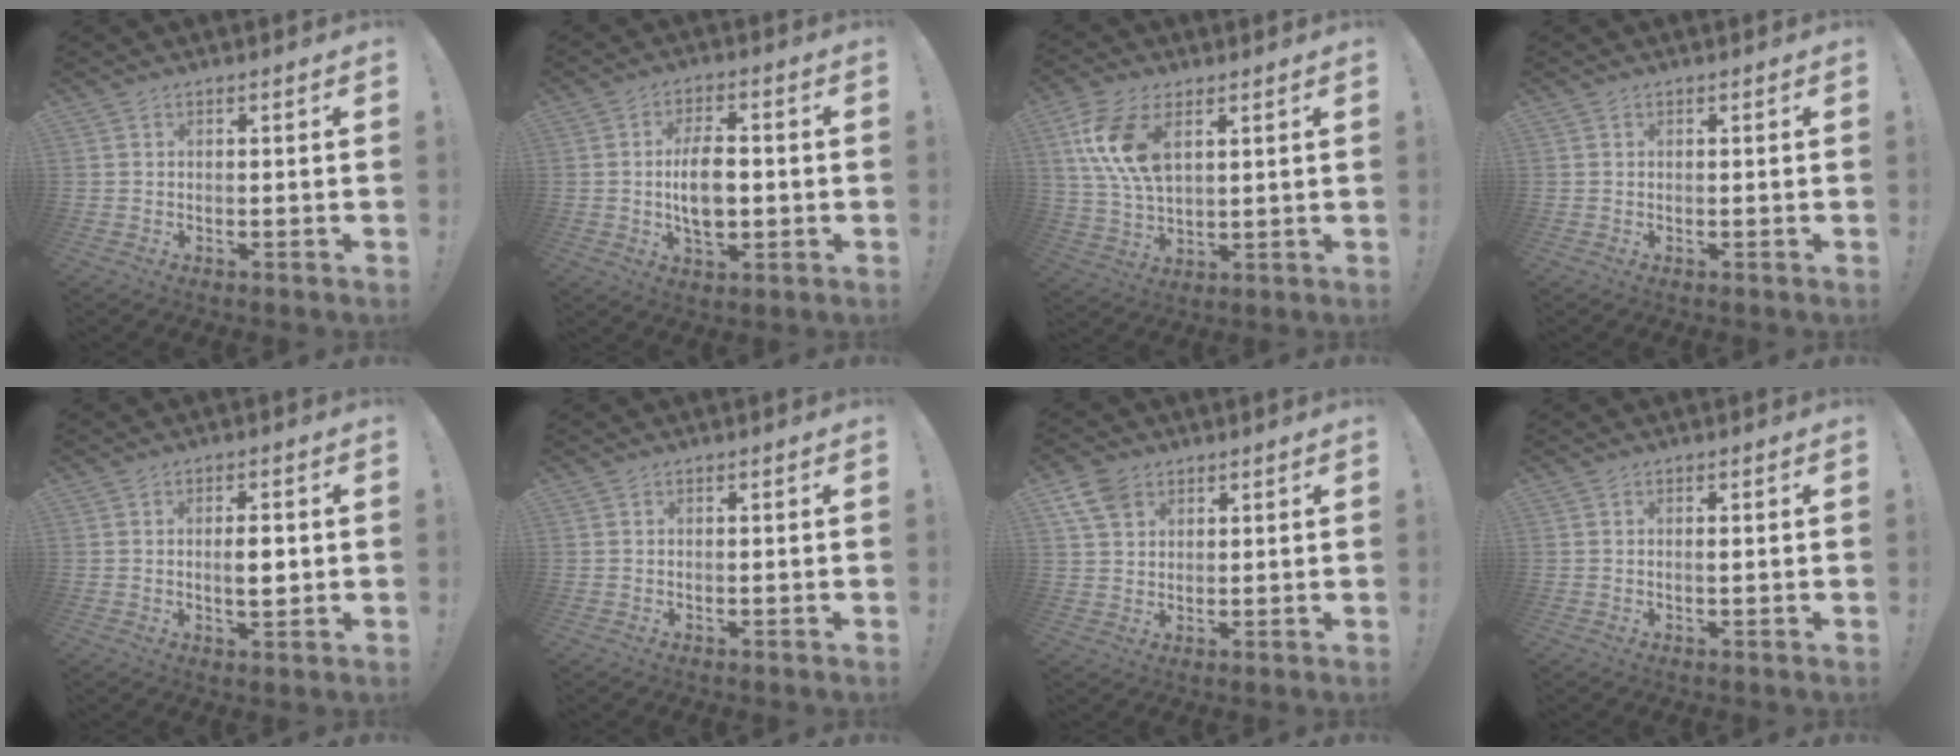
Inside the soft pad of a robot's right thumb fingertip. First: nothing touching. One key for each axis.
{"total": 10.1, "fx": -0.8, "fy": 5.8, "fz": 8.2, "tx": -0.146, "ty": 0.001, "tz": -0.019}
{"total": 13.1, "fx": 5.1, "fy": 7.1, "fz": 9.7, "tx": -0.191, "ty": -0.012, "tz": 0.096}
{"total": 0.0}
{"total": 4.7, "fx": -0.2, "fy": 1.7, "fz": 4.4, "tx": -0.059, "ty": -0.002, "tz": -0.008}
{"total": 0.0}
{"total": 7.3, "fx": 4.1, "fy": 4.9, "fz": 3.6, "tx": -0.065, "ty": -0.008, "tz": 0.083}
{"total": 0.7, "fx": 0.1, "fy": 0.0, "fz": 0.7, "tx": -0.006, "ty": -0.003, "tz": -0.001}